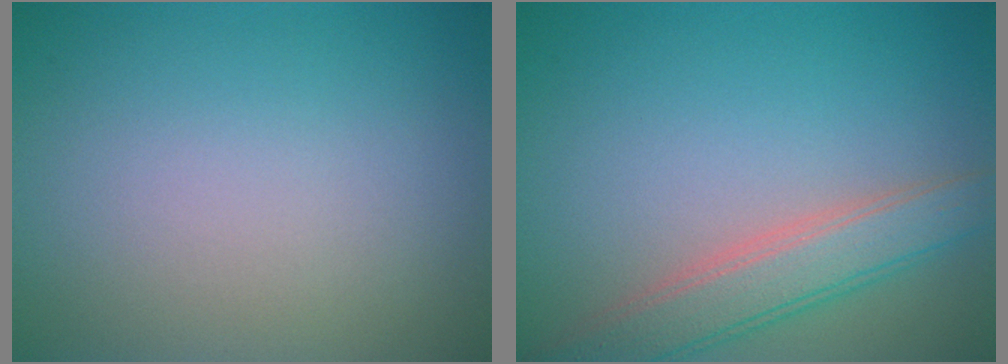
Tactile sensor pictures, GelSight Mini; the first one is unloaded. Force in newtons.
{"total": 4.2, "press": 4.2, "slide": 0.3}